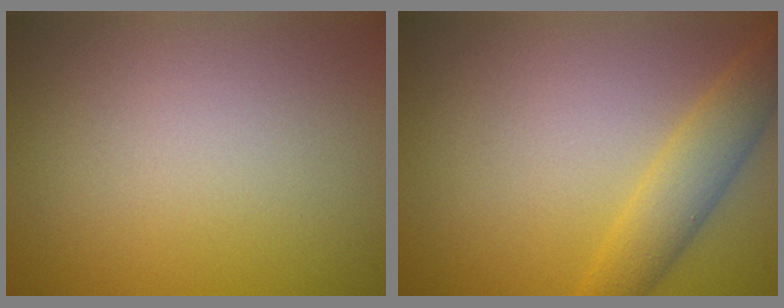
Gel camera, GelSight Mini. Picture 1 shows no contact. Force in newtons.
{"total": 3.6, "press": 3.6, "slide": 0.2}